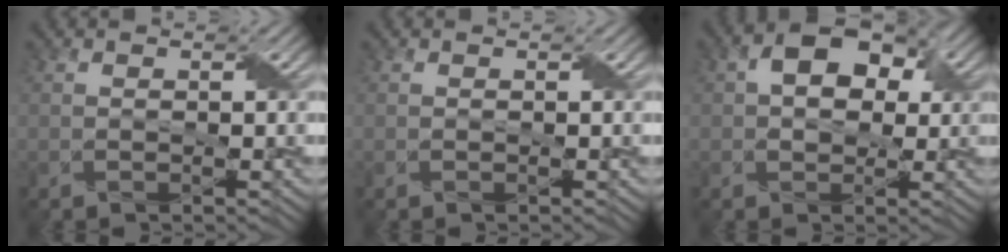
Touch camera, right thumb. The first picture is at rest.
{"total": 0.0}
{"total": 6.7, "force": [1.6, 4.6, 4.7], "torque": [-0.078, 0.009, 0.017]}